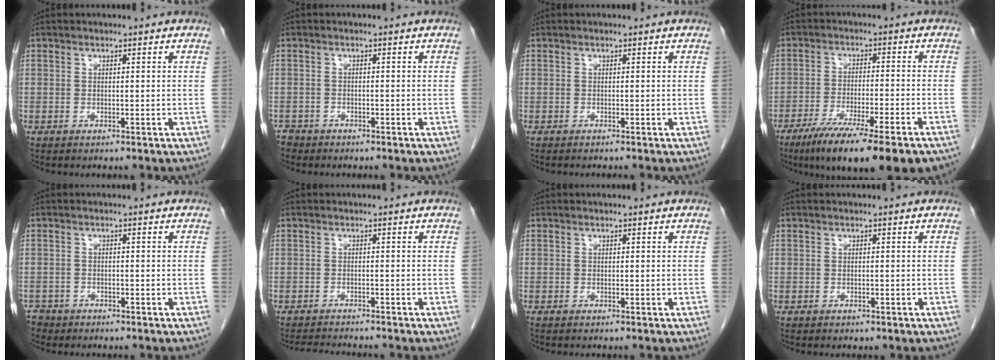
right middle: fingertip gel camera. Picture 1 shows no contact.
{"total": 2.6, "force": [-2.2, 1.4, 0.1], "torque": [-0.008, 0.001, -0.038]}
{"total": 0.9, "force": [-0.8, 0.0, 0.4], "torque": [-0.006, -0.001, -0.011]}
{"total": 17.8, "force": [-13.4, 1.9, 11.6], "torque": [-0.138, -0.027, -0.205]}
{"total": 2.9, "force": [-2.5, 1.6, 0.0], "torque": [-0.005, 0.003, -0.042]}
{"total": 4.6, "force": [-4.5, 0.0, 1.2], "torque": [-0.019, -0.014, -0.070]}
{"total": 0.0}
{"total": 0.7, "force": [-0.4, 0.5, 0.2], "torque": [-0.009, 0.000, -0.004]}